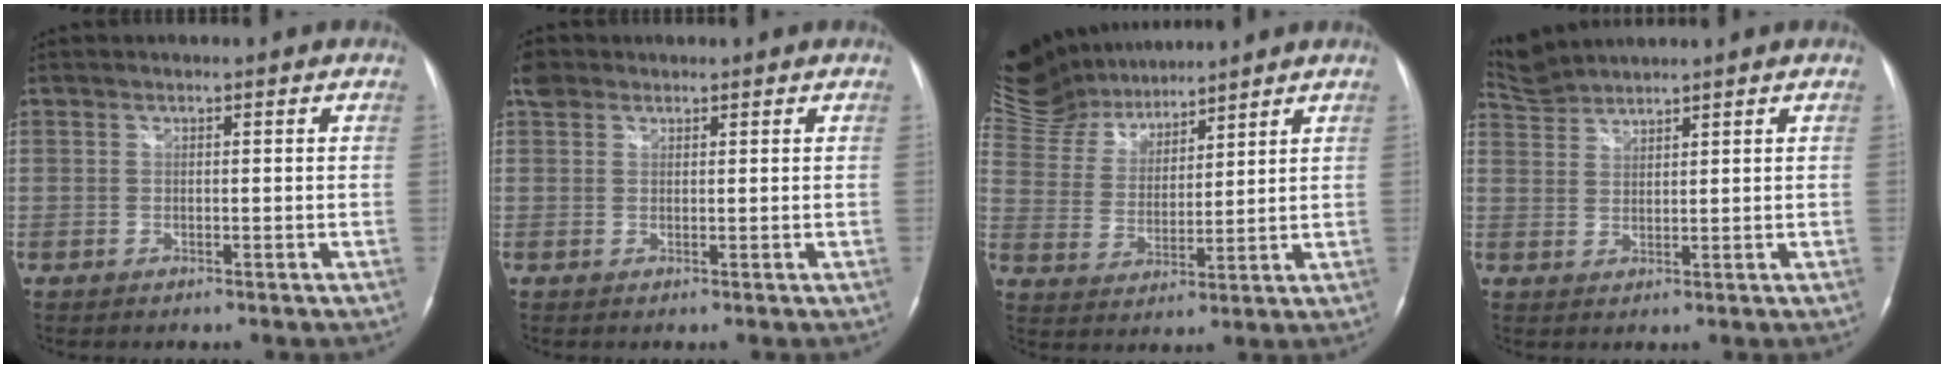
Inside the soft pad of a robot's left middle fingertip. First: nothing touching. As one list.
[{"total": 2.7, "force": [1.7, 1.9, 0.7], "torque": [-0.018, 0.020, 0.031]}, {"total": 13.8, "force": [12.8, 4.4, 2.8], "torque": [-0.075, 0.030, 0.250]}, {"total": 4.5, "force": [4.4, -0.2, -0.5], "torque": [-0.006, 0.016, 0.096]}]